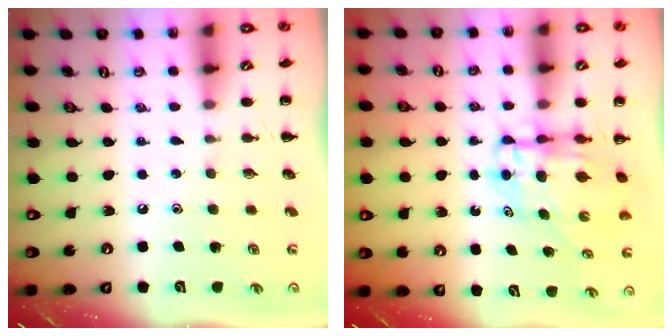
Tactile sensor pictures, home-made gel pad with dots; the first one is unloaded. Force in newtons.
{"total": 6.4, "press": 6.2, "slide": 1.3}